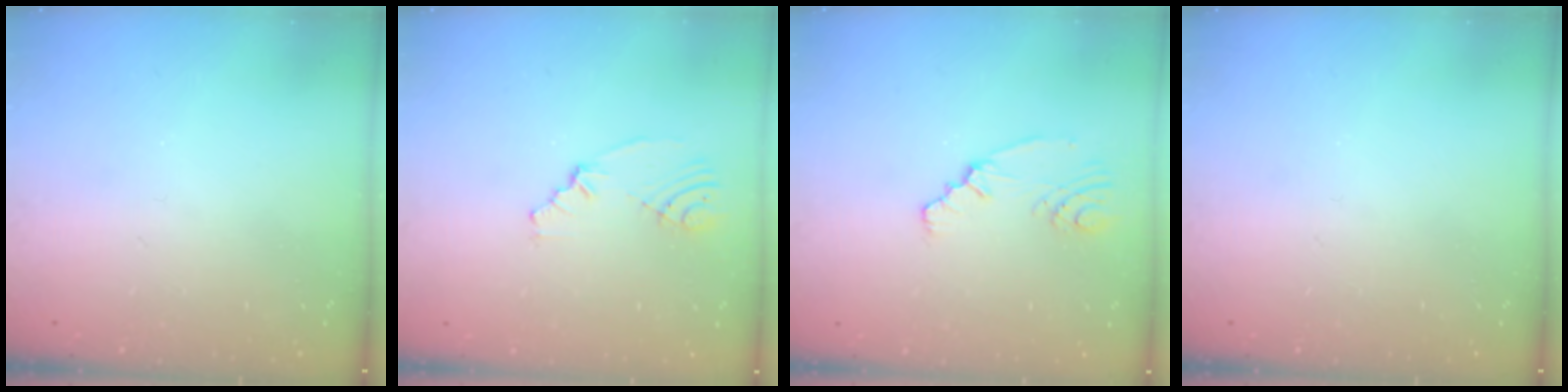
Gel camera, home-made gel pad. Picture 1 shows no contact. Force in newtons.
{"total": 4.5, "press": 2.4, "slide": 3.8}
{"total": 2.9, "press": 2.1, "slide": 1.9}
{"total": 0.0}